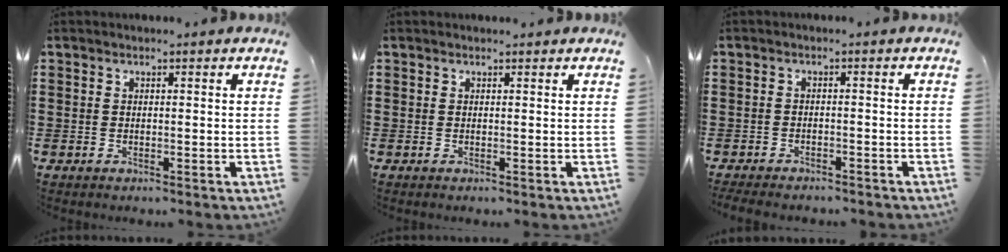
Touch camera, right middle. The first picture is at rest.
{"total": 0.0}
{"total": 2.1, "force": [-2.1, 0.3, 0.2], "torque": [-0.009, -0.002, -0.044]}